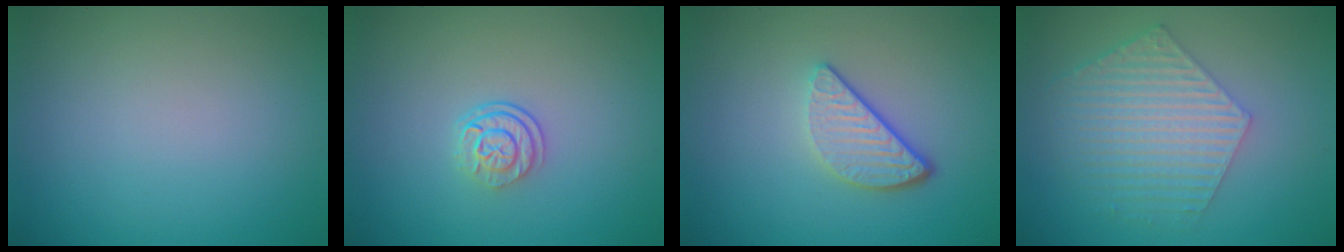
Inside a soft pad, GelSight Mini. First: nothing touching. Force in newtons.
{"total": 2.4, "press": 1.8, "slide": 1.7}
{"total": 3.4, "press": 2.7, "slide": 2.0}
{"total": 5.6, "press": 4.1, "slide": 3.9}